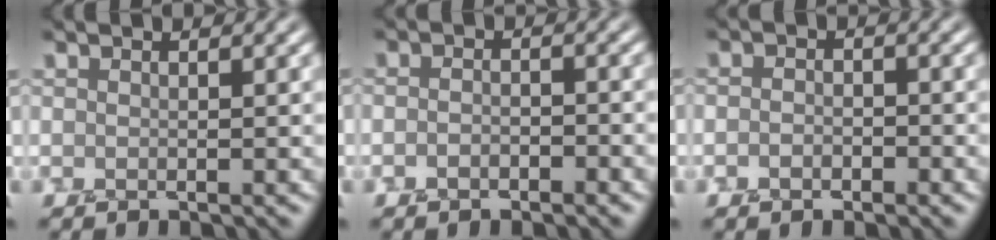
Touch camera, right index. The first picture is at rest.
{"total": 1.5, "force": [-0.9, 0.7, 1.0], "torque": [-0.011, 0.004, -0.015]}
{"total": 1.4, "force": [-0.6, 0.9, 0.9], "torque": [-0.010, 0.003, -0.012]}